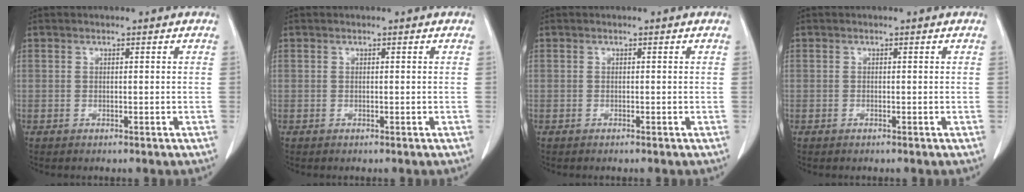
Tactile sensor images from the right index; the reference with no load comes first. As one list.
[{"total": 0.0}, {"total": 0.0}, {"total": 0.0}]